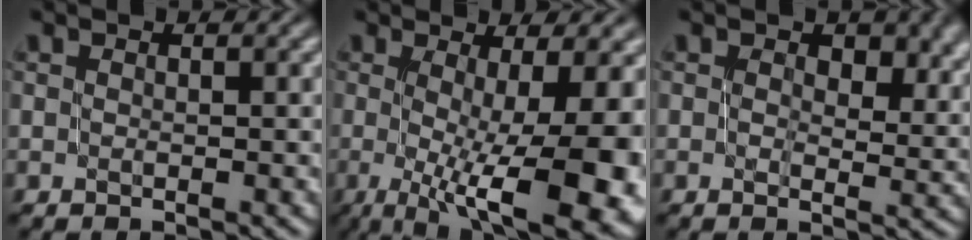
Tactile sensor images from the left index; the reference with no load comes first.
{"total": 12.1, "force": [-2.1, 3.7, 11.3], "torque": [-0.161, -0.012, -0.026]}
{"total": 4.9, "force": [1.7, 3.0, 3.5], "torque": [-0.042, 0.003, 0.017]}